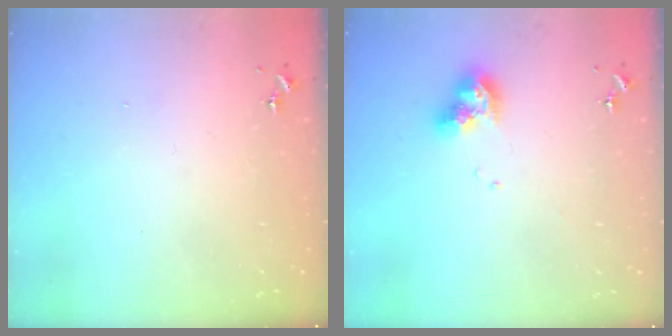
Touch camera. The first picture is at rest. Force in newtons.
{"total": 9.6, "press": 9.6, "slide": 0.6}